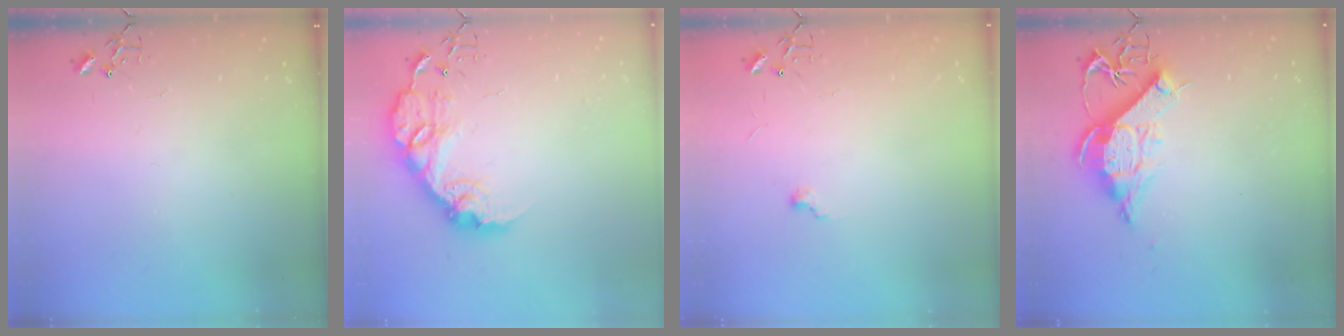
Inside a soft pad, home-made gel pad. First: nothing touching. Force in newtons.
{"total": 15.8, "press": 15.8, "slide": 0.5}
{"total": 4.1, "press": 4.1, "slide": 0.5}
{"total": 12.4, "press": 12.3, "slide": 1.8}